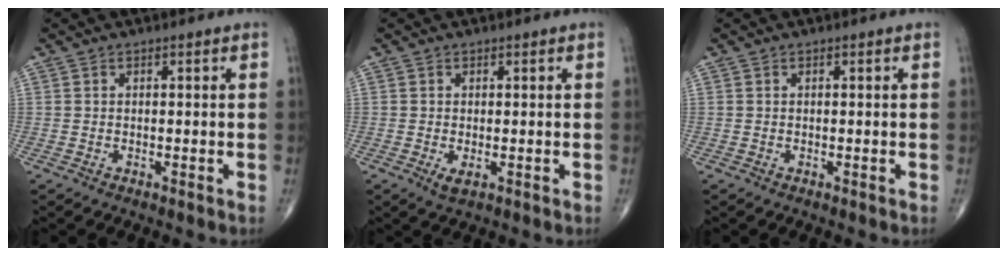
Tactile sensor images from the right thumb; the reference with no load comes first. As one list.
[{"total": 1.6, "force": [-0.4, 0.6, 1.4], "torque": [-0.029, -0.007, -0.003]}, {"total": 0.0}]